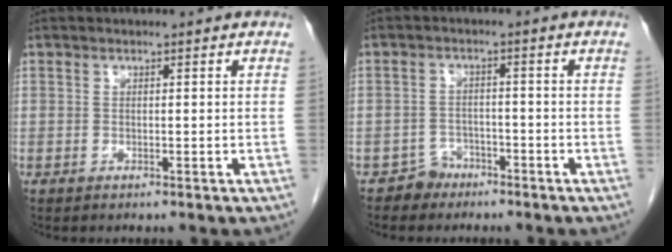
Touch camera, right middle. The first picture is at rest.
{"total": 2.9, "force": [-2.2, 1.8, -0.2], "torque": [0.002, 0.009, -0.038]}